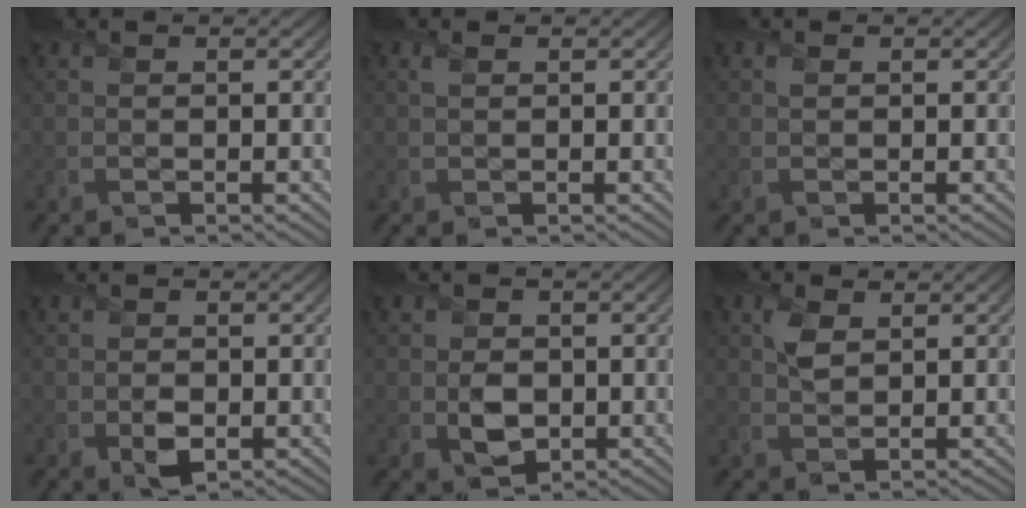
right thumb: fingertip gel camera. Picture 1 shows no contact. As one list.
[{"total": 0.8, "force": [0.4, 0.5, 0.5], "torque": [-0.016, 0.000, 0.007]}, {"total": 0.5, "force": [0.2, 0.4, 0.2], "torque": [-0.005, 0.000, 0.003]}, {"total": 2.4, "force": [-0.4, 1.9, 1.5], "torque": [-0.031, -0.012, -0.005]}, {"total": 3.9, "force": [-0.3, 3.2, 2.2], "torque": [-0.046, -0.009, -0.007]}, {"total": 2.8, "force": [1.2, 1.7, 1.9], "torque": [-0.048, 0.002, 0.024]}]